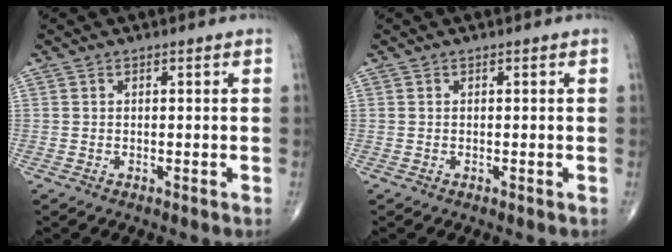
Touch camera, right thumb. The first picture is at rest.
{"total": 0.0}